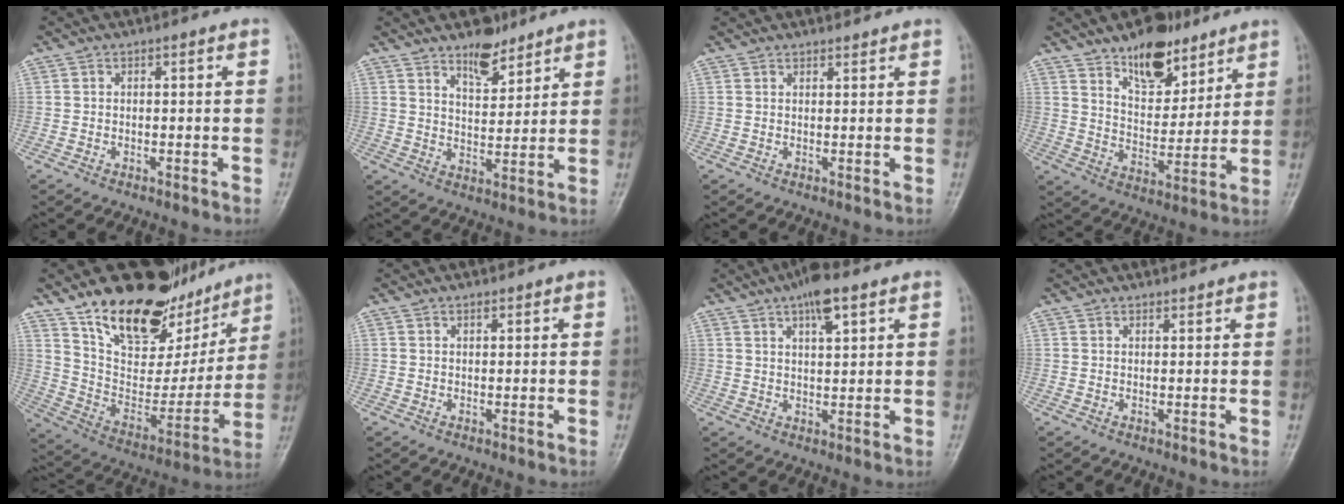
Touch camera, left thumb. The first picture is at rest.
{"total": 6.9, "force": [5.3, 2.9, 3.4], "torque": [-0.032, -0.041, 0.090]}
{"total": 1.5, "force": [1.4, 0.4, 0.1], "torque": [0.005, -0.006, 0.023]}
{"total": 13.2, "force": [9.0, 6.4, 7.3], "torque": [-0.074, -0.061, 0.151]}
{"total": 26.1, "force": [17.8, 12.8, 14.1], "torque": [-0.172, -0.069, 0.297]}
{"total": 0.9, "force": [0.7, 0.3, 0.4], "torque": [-0.007, -0.003, 0.010]}
{"total": 6.9, "force": [4.0, 2.1, 5.2], "torque": [-0.079, -0.009, 0.063]}
{"total": 1.4, "force": [1.4, 0.3, 0.1], "torque": [0.006, -0.006, 0.022]}